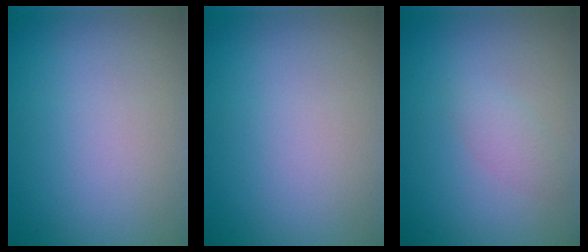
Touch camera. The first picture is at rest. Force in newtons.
{"total": 0.0}
{"total": 1.4, "press": 1.4, "slide": 0.0}